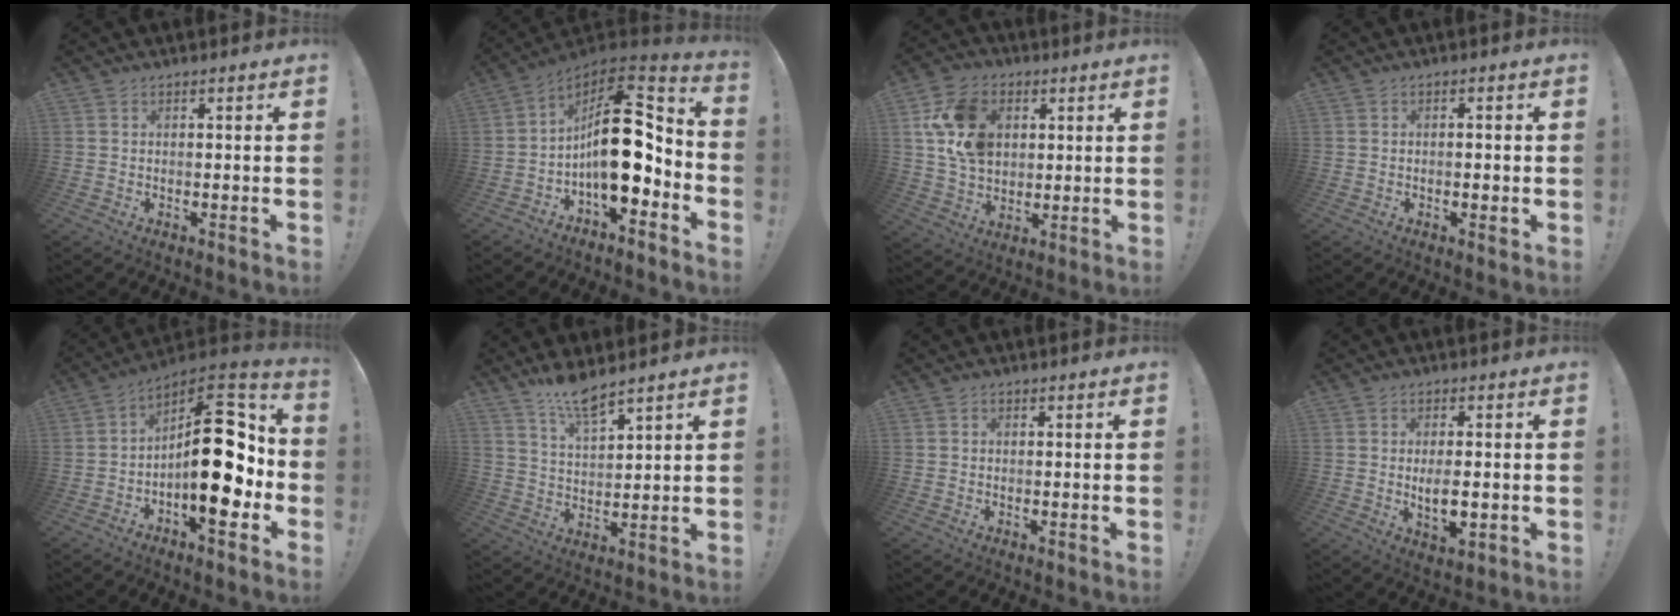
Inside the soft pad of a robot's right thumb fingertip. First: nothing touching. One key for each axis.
{"total": 19.8, "fx": -0.8, "fy": 9.7, "fz": 17.3, "tx": -0.288, "ty": 0.008, "tz": -0.008}
{"total": 16.5, "fx": 5.2, "fy": 12.7, "fz": 9.1, "tx": -0.152, "ty": -0.009, "tz": 0.105}
{"total": 1.6, "fx": -0.5, "fy": 0.6, "fz": 1.4, "tx": -0.014, "ty": 0.002, "tz": -0.010}
{"total": 22.4, "fx": -2.5, "fy": 10.1, "fz": 19.8, "tx": -0.276, "ty": 0.019, "tz": -0.028}
{"total": 8.4, "fx": 7.2, "fy": 1.4, "fz": 4.1, "tx": -0.076, "ty": -0.044, "tz": 0.130}
{"total": 0.0}
{"total": 6.4, "fx": -0.3, "fy": 2.7, "fz": 5.8, "tx": -0.088, "ty": -0.011, "tz": -0.007}